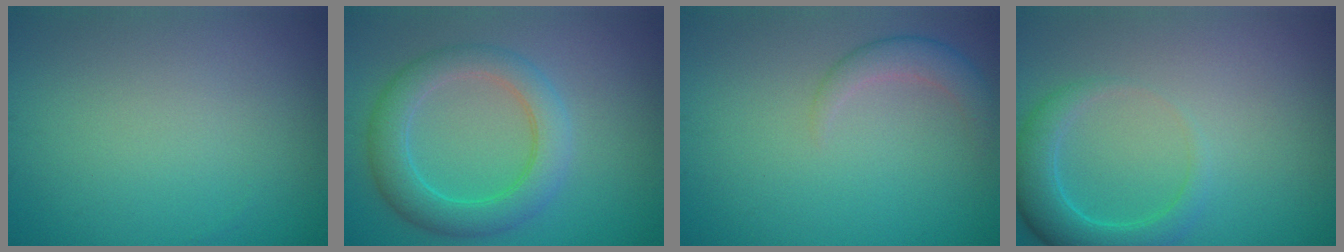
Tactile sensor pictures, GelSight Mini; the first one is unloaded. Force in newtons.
{"total": 5.0, "press": 5.0, "slide": 0.1}
{"total": 2.1, "press": 2.1, "slide": 0.2}
{"total": 3.7, "press": 3.7, "slide": 0.2}